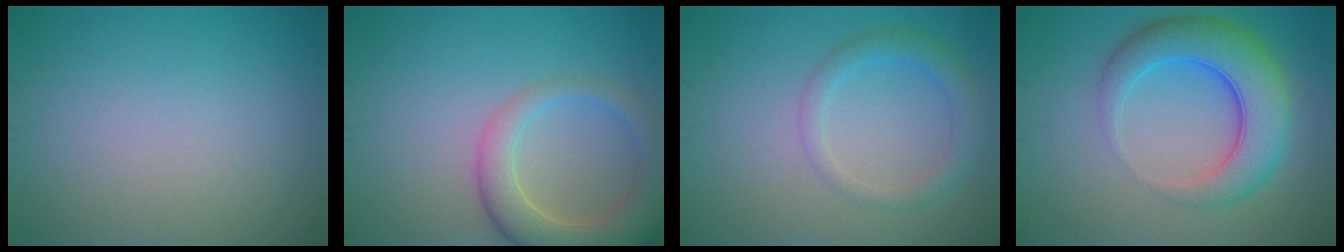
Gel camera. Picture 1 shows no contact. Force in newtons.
{"total": 6.4, "press": 6.4, "slide": 0.7}
{"total": 2.7, "press": 2.7, "slide": 0.1}
{"total": 7.3, "press": 7.3, "slide": 0.1}